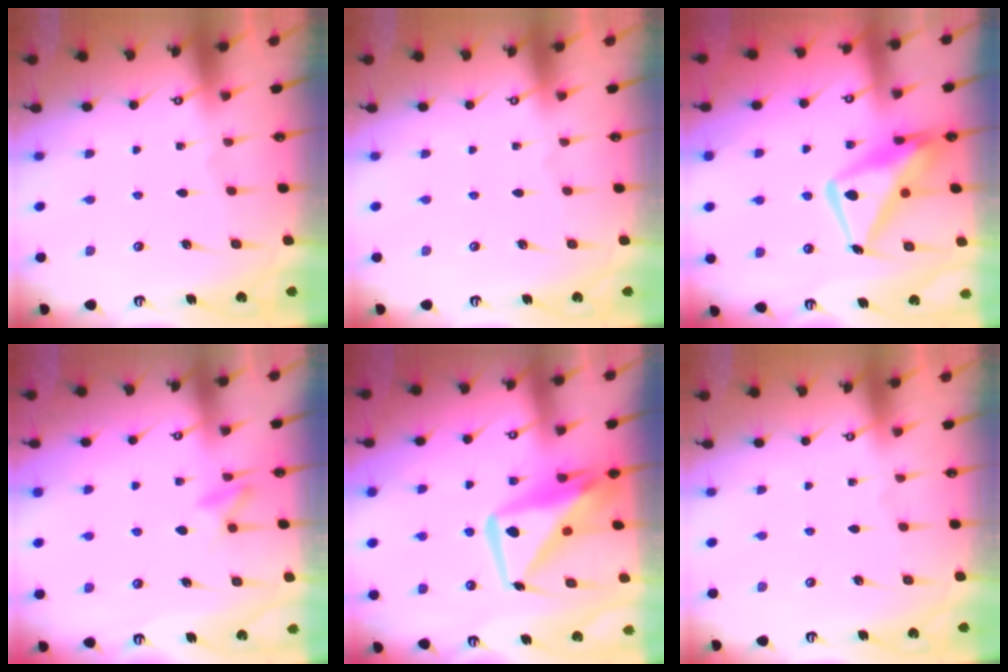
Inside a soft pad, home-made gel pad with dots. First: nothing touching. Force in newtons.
{"total": 0.0}
{"total": 14.7, "press": 14.6, "slide": 1.3}
{"total": 9.5, "press": 9.4, "slide": 1.5}
{"total": 13.4, "press": 13.4, "slide": 1.3}
{"total": 0.0}